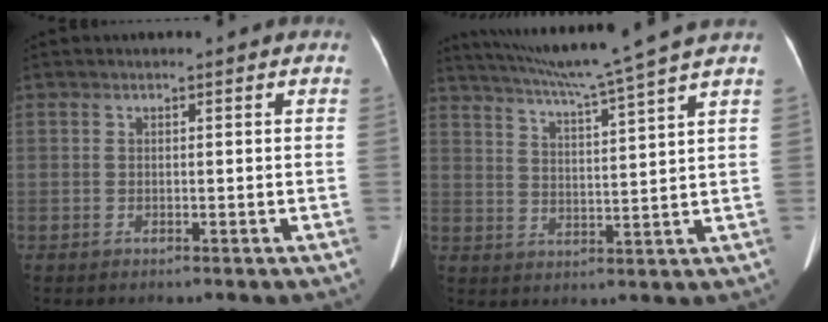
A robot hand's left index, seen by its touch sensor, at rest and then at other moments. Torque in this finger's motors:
{"motor_torque": [0.28, -0.85, 0.00, 0.06]}